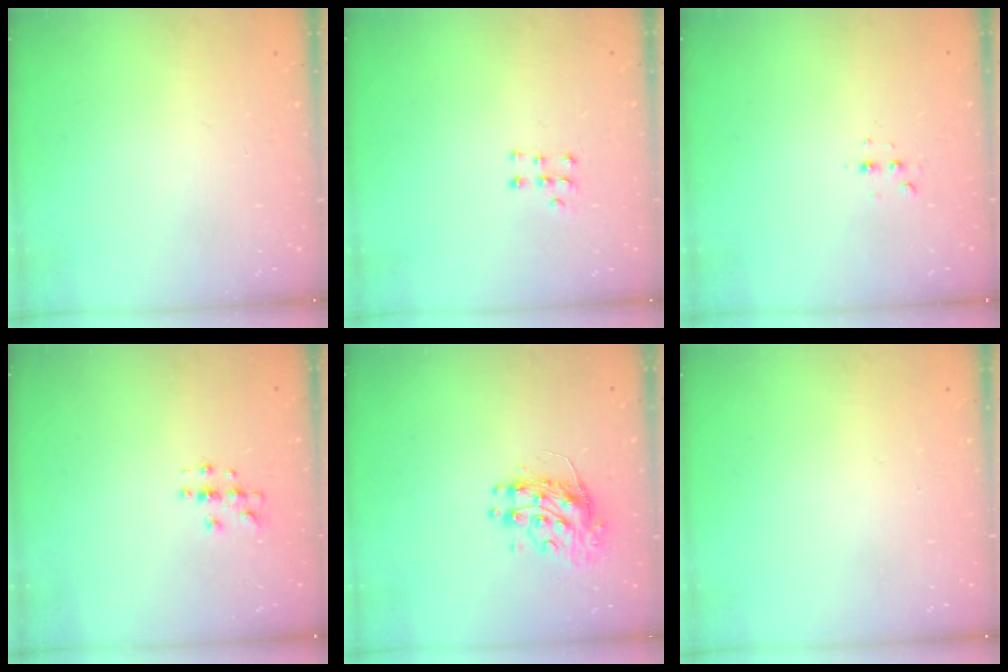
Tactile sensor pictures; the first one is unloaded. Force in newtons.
{"total": 5.5, "press": 5.5, "slide": 0.9}
{"total": 2.8, "press": 2.8, "slide": 0.7}
{"total": 2.8, "press": 2.8, "slide": 0.2}
{"total": 10.9, "press": 10.8, "slide": 0.8}
{"total": 0.0}